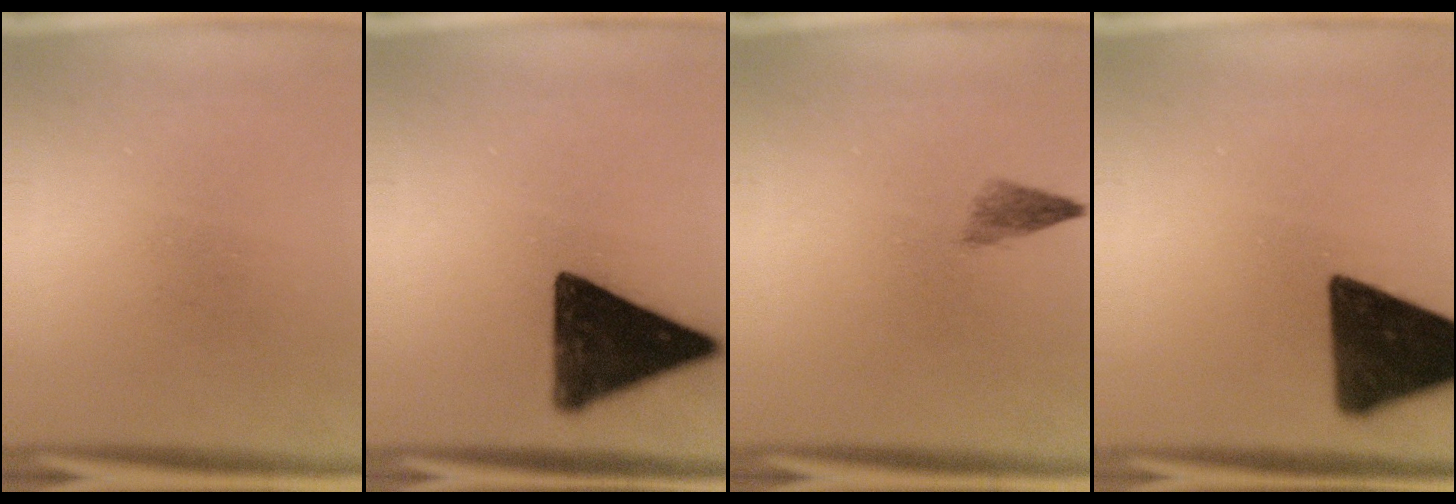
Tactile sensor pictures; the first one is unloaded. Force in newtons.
{"total": 15.0}
{"total": 1.9}
{"total": 15.9}